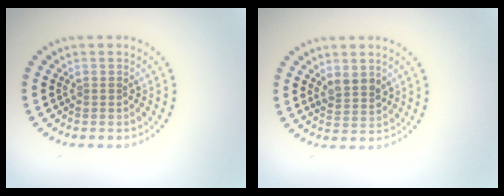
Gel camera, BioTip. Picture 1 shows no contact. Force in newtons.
{"total": 2.4, "press": 2.2, "slide": 0.9}